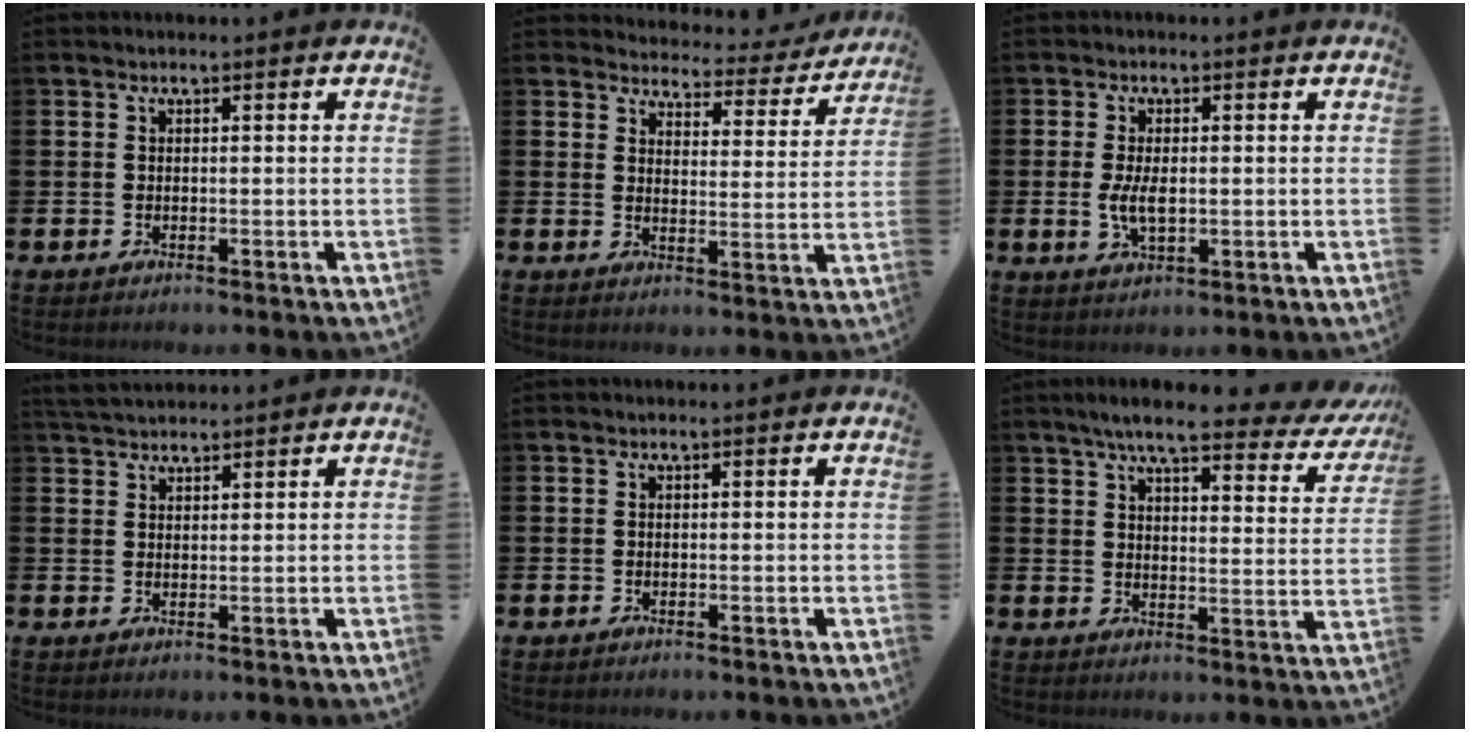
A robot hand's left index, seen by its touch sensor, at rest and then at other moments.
{"total": 3.9, "force": [3.7, 1.2, 0.3], "torque": [-0.012, -0.037, 0.056]}
{"total": 3.7, "force": [0.0, 1.9, 3.2], "torque": [-0.069, 0.003, -0.004]}
{"total": 3.2, "force": [3.1, 0.6, 0.4], "torque": [-0.014, -0.009, 0.058]}
{"total": 0.0}
{"total": 7.1, "force": [5.9, 1.1, 3.7], "torque": [-0.083, -0.032, 0.097]}